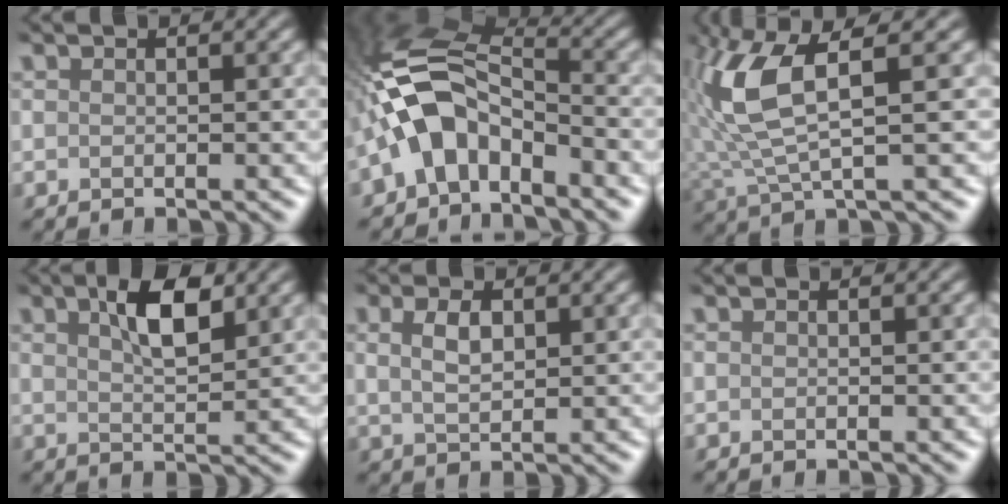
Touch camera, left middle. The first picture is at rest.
{"total": 6.2, "force": [-3.6, 3.3, 3.8], "torque": [-0.092, 0.020, -0.064]}
{"total": 5.4, "force": [1.7, 1.2, 4.9], "torque": [-0.148, 0.006, 0.053]}
{"total": 2.6, "force": [1.7, 0.1, 2.0], "torque": [-0.048, 0.008, 0.043]}
{"total": 0.9, "force": [0.6, 0.0, 0.6], "torque": [-0.032, 0.003, 0.029]}
{"total": 0.0}